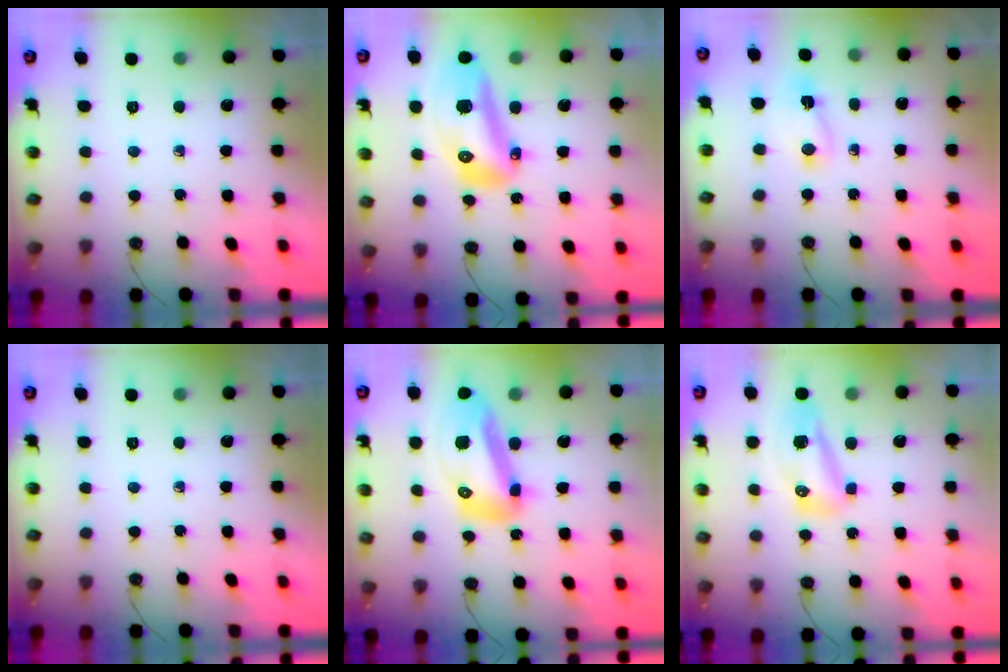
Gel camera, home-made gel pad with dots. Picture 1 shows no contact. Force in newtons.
{"total": 16.8, "press": 16.7, "slide": 1.9}
{"total": 2.3, "press": 2.3, "slide": 0.4}
{"total": 0.0}
{"total": 16.7, "press": 16.6, "slide": 2.1}
{"total": 17.6, "press": 11.8, "slide": 13.1}